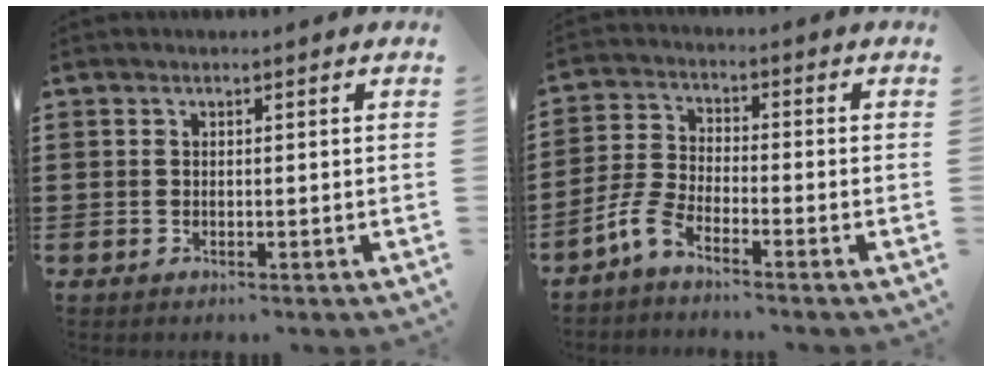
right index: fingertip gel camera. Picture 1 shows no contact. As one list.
[{"total": 4.7, "force": [-3.7, 0.9, 2.7], "torque": [-0.083, -0.009, -0.079]}]